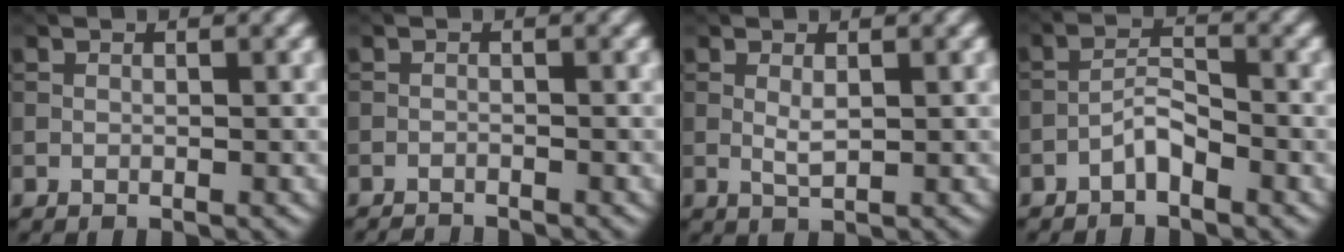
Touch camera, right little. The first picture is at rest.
{"total": 1.5, "force": [-1.4, 0.1, 0.2], "torque": [0.001, -0.002, -0.027]}
{"total": 1.4, "force": [0.3, 0.5, 1.2], "torque": [-0.029, -0.003, 0.009]}
{"total": 2.2, "force": [-1.6, 0.6, 1.4], "torque": [-0.025, 0.011, -0.034]}